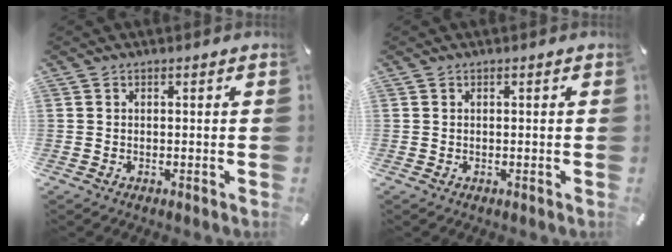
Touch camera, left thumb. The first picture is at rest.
{"total": 0.0}